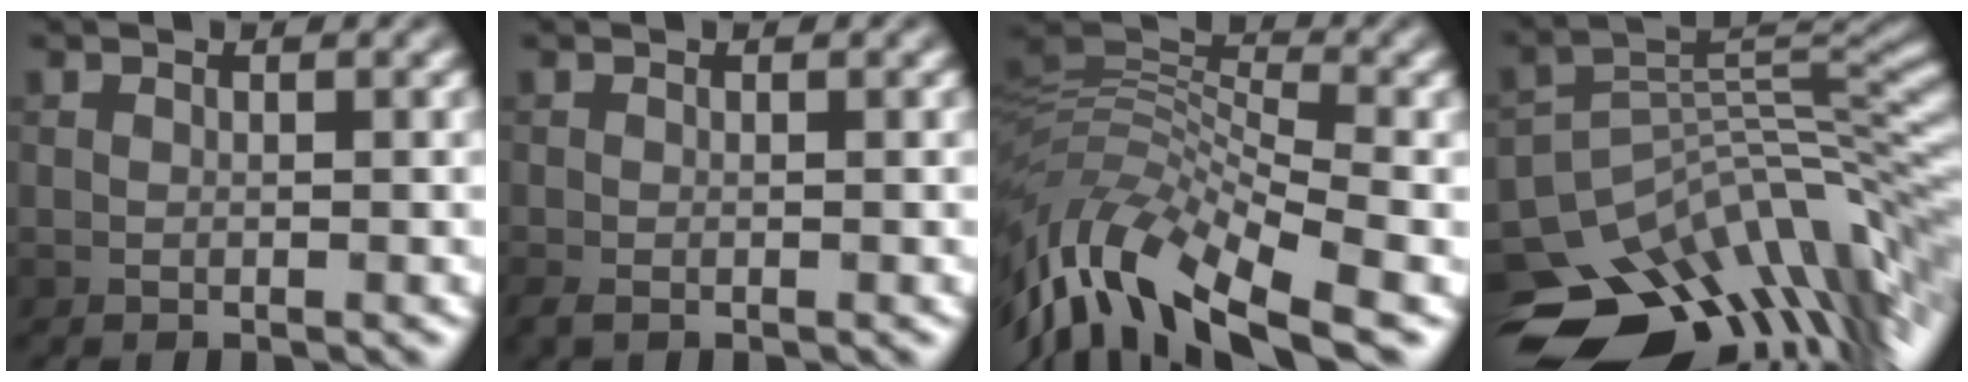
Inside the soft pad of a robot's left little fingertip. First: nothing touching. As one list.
[{"total": 0.9, "force": [-0.7, 0.3, 0.5], "torque": [-0.014, -0.006, -0.015]}, {"total": 11.6, "force": [-5.4, 4.5, 9.2], "torque": [-0.177, 0.014, -0.114]}, {"total": 13.1, "force": [-8.3, 6.2, 8.0], "torque": [-0.143, 0.000, -0.132]}]